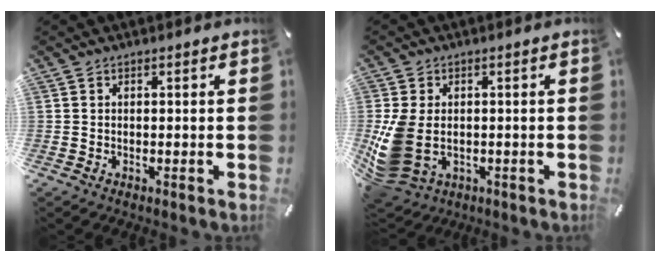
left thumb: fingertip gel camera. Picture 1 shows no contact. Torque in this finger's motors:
{"motor_torque": [2.47, 2.54, 1.98, 0.34, 0.60]}